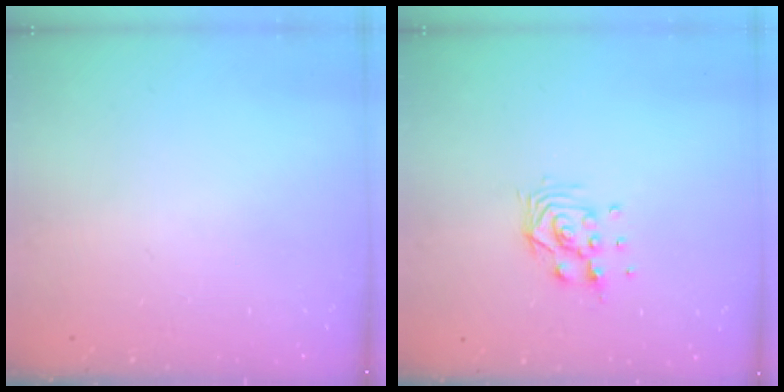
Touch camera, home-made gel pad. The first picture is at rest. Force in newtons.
{"total": 8.6, "press": 8.5, "slide": 0.9}